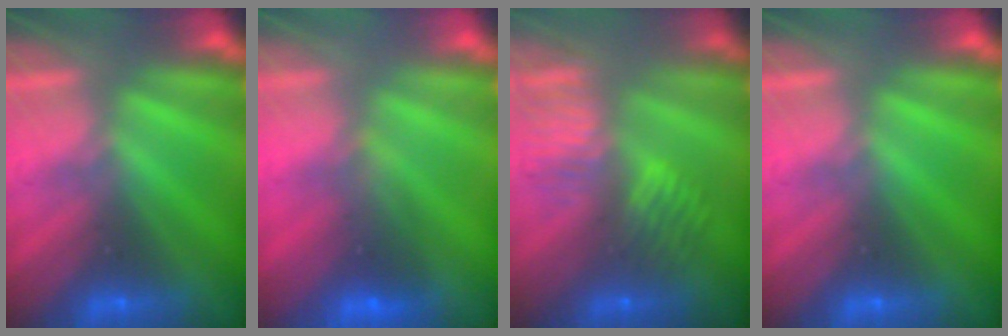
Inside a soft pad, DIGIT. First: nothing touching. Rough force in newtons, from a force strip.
{"total": 1.8}
{"total": 8.7}
{"total": 0.0}